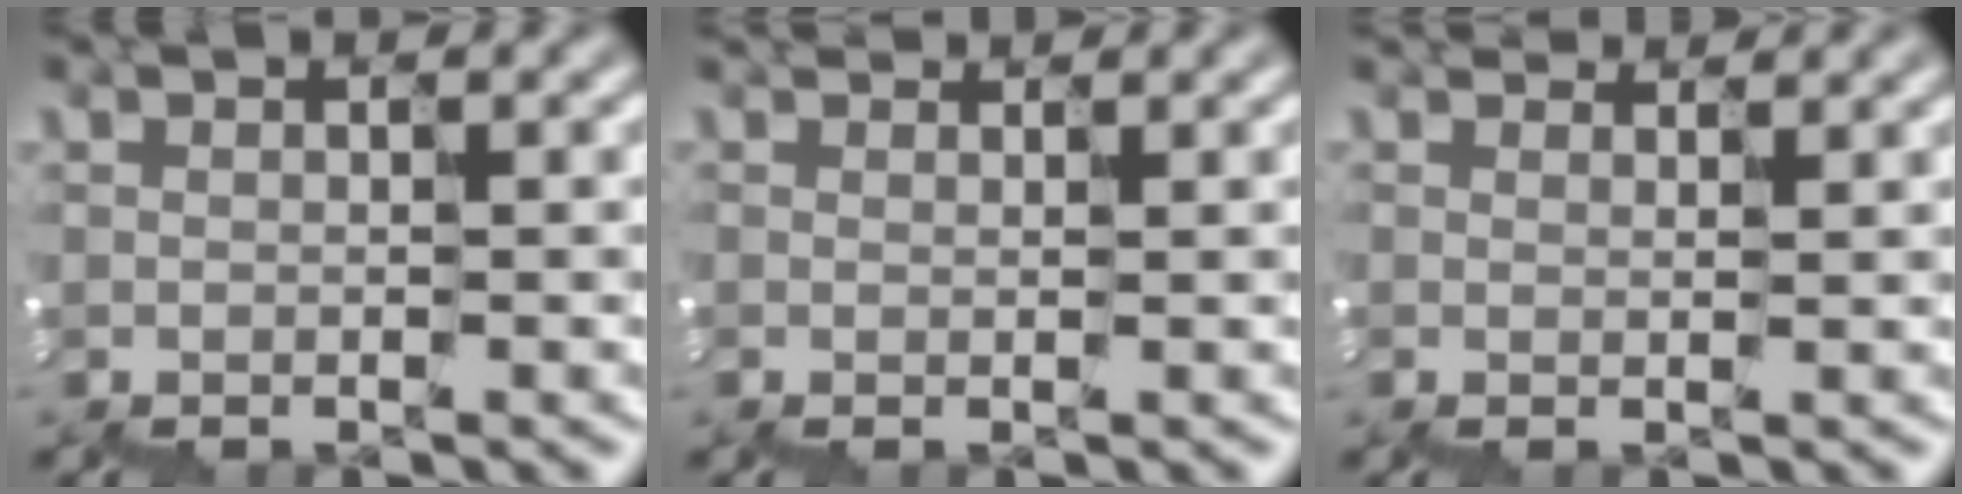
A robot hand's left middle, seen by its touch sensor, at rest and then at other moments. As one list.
[{"total": 1.1, "force": [0.8, 0.6, 0.4], "torque": [0.009, 0.016, 0.007]}, {"total": 3.4, "force": [2.8, 1.4, 1.5], "torque": [-0.015, 0.030, 0.036]}]